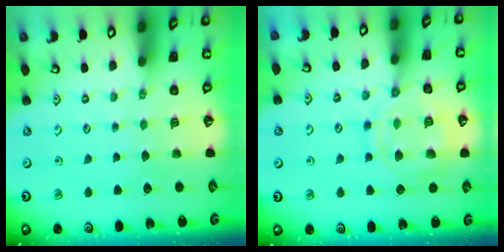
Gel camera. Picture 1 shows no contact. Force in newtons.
{"total": 13.7, "press": 13.7, "slide": 1.2}